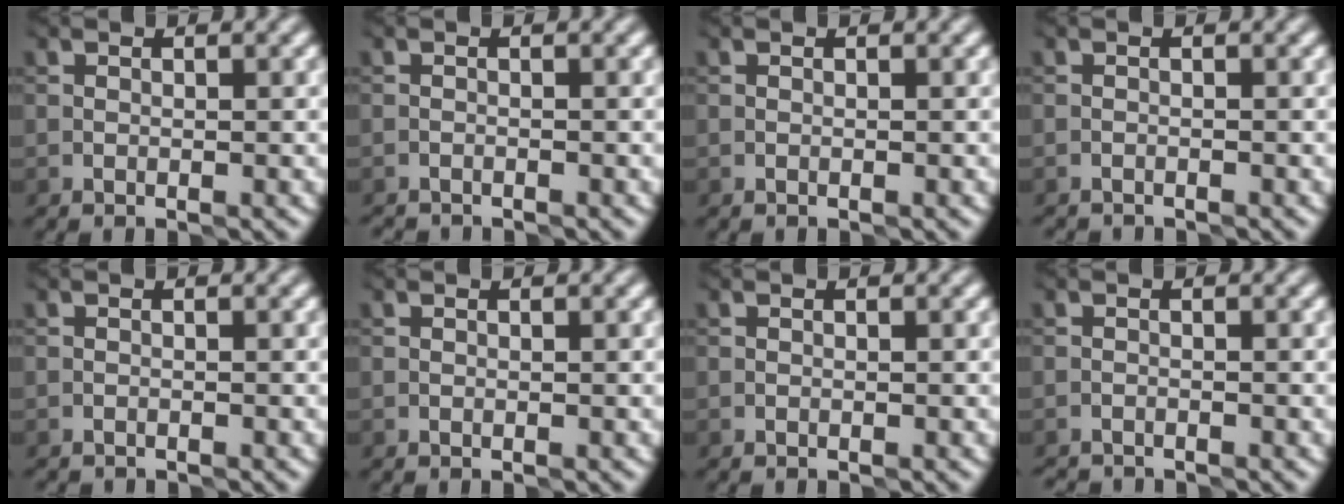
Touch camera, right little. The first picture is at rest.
{"total": 1.3, "force": [-1.3, 0.0, -0.1], "torque": [0.002, -0.009, -0.029]}
{"total": 0.0}
{"total": 1.0, "force": [-1.0, 0.0, -0.2], "torque": [0.004, -0.006, -0.022]}
{"total": 0.6, "force": [-0.6, 0.0, -0.2], "torque": [0.004, -0.002, -0.014]}
{"total": 0.0}
{"total": 0.0}
{"total": 1.8, "force": [-1.8, 0.1, -0.1], "torque": [0.001, -0.011, -0.038]}